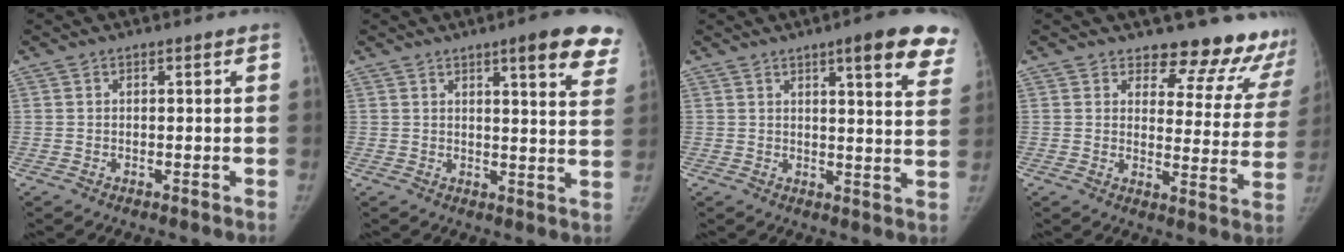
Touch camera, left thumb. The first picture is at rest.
{"total": 12.7, "force": [8.4, 2.4, 9.2], "torque": [-0.086, -0.037, 0.089]}
{"total": 13.8, "force": [8.8, 2.6, 10.2], "torque": [-0.099, -0.038, 0.096]}
{"total": 16.0, "force": [14.6, 5.6, 3.6], "torque": [0.018, -0.133, 0.156]}